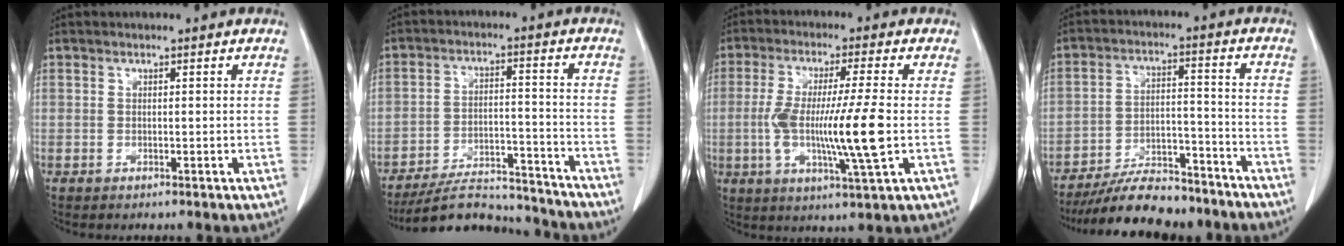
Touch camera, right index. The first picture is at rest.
{"total": 14.3, "force": [-13.6, 3.2, 2.9], "torque": [-0.039, 0.022, -0.204]}
{"total": 12.9, "force": [-1.6, 0.3, 12.8], "torque": [-0.240, -0.009, -0.032]}
{"total": 15.0, "force": [-13.2, 3.8, 6.1], "torque": [-0.098, 0.016, -0.211]}